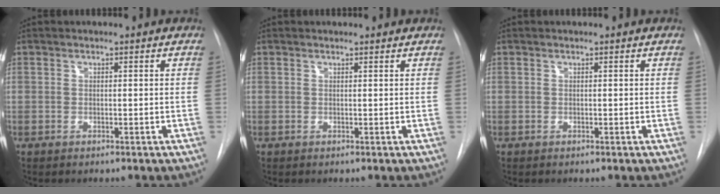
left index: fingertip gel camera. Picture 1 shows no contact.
{"total": 1.1, "force": [1.1, 0.1, 0.1], "torque": [-0.008, 0.003, 0.010]}
{"total": 0.0}